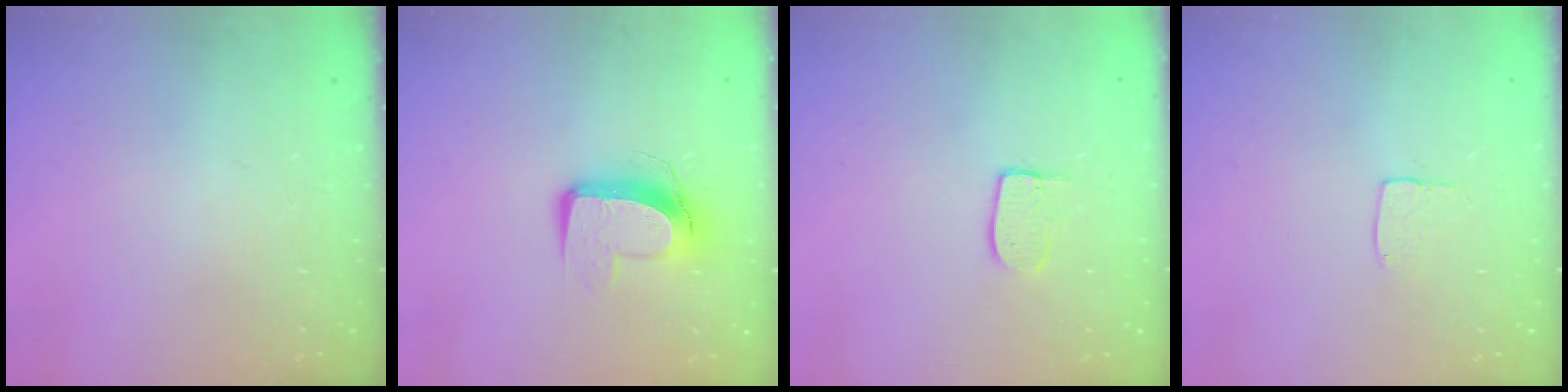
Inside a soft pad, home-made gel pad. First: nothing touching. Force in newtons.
{"total": 10.6, "press": 10.6, "slide": 0.6}
{"total": 5.5, "press": 5.5, "slide": 0.4}
{"total": 3.8, "press": 3.8, "slide": 0.2}